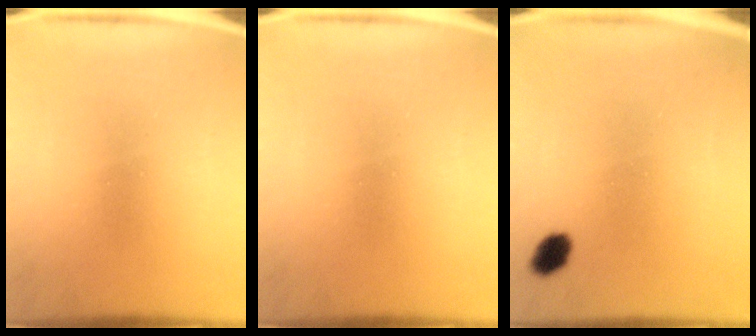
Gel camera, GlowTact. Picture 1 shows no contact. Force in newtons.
{"total": 0.0}
{"total": 3.2}